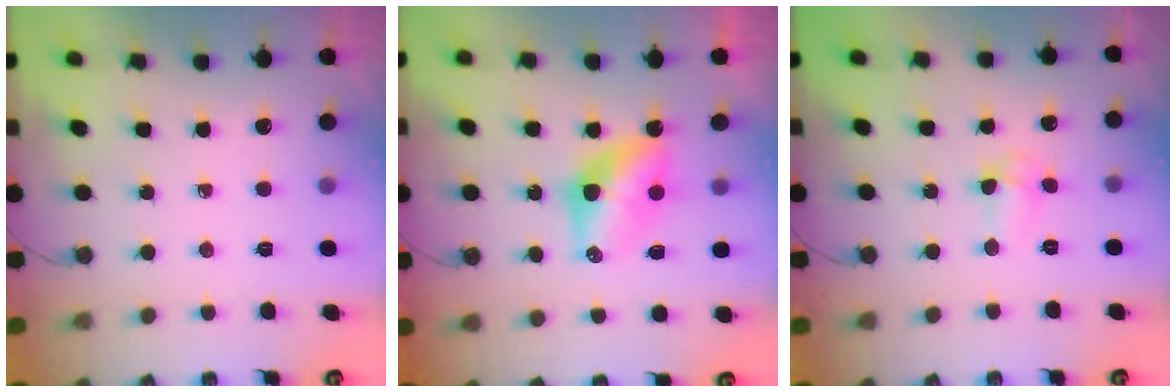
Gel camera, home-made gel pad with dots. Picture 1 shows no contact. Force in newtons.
{"total": 7.6, "press": 7.6, "slide": 0.7}
{"total": 3.5, "press": 3.3, "slide": 1.1}